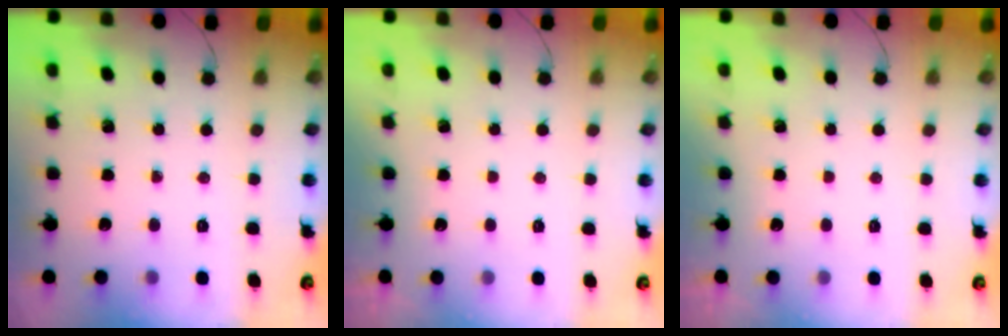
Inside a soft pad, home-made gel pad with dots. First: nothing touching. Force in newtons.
{"total": 2.9, "press": 2.9, "slide": 0.1}
{"total": 2.9, "press": 2.9, "slide": 0.1}